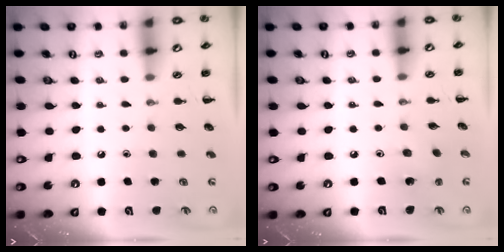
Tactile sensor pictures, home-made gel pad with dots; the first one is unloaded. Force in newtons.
{"total": 1.8, "press": 1.6, "slide": 0.7}